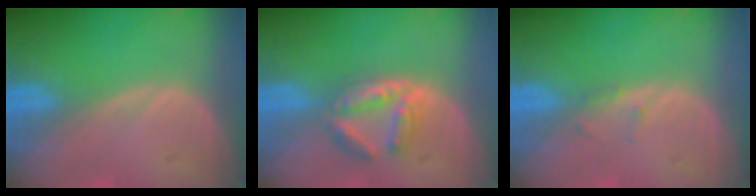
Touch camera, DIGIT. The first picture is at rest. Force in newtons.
{"total": 5.3, "press": 5.3, "slide": 0.8}
{"total": 0.8, "press": 0.8, "slide": 0.2}